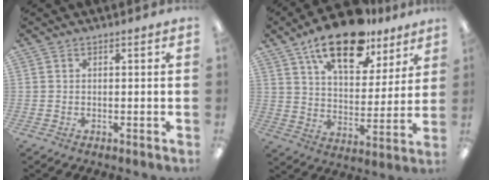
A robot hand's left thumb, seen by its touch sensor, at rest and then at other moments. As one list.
[{"total": 18.9, "force": [13.1, 8.4, 10.7], "torque": [-0.172, -0.065, 0.223]}]